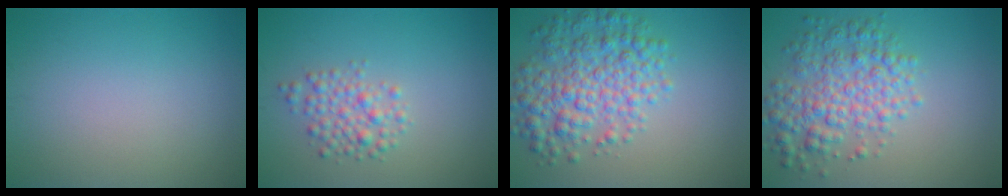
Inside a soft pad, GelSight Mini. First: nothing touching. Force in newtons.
{"total": 2.7, "press": 2.7, "slide": 0.1}
{"total": 6.4, "press": 6.4, "slide": 0.1}
{"total": 5.5, "press": 5.5, "slide": 0.1}